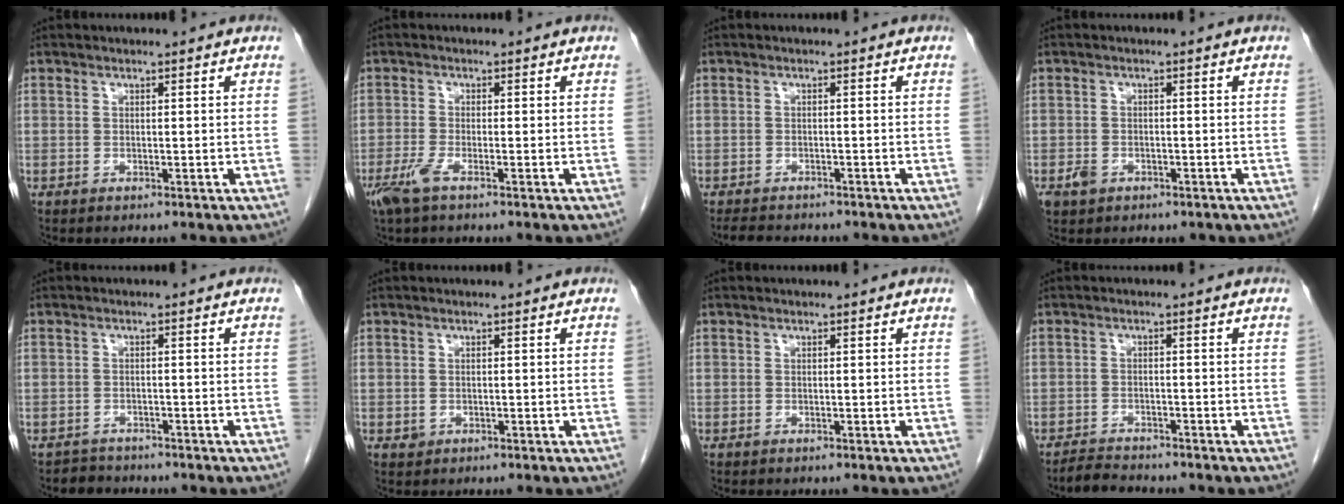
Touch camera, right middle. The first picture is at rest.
{"total": 3.3, "force": [-2.0, 0.4, 2.6], "torque": [-0.065, -0.010, -0.044]}
{"total": 5.1, "force": [-4.6, 1.4, 1.8], "torque": [-0.030, -0.009, -0.067]}
{"total": 2.3, "force": [-1.2, 1.8, 0.9], "torque": [-0.024, 0.001, -0.012]}
{"total": 2.4, "force": [-2.1, 0.9, -0.7], "torque": [0.004, -0.001, -0.036]}
{"total": 0.6, "force": [0.0, 0.6, 0.1], "torque": [-0.004, 0.001, 0.002]}
{"total": 0.0}
{"total": 3.1, "force": [-3.0, 0.4, 0.4], "torque": [-0.012, -0.012, -0.053]}